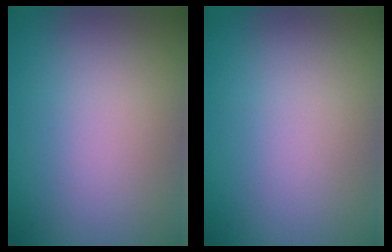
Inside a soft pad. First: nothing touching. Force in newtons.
{"total": 0.0}